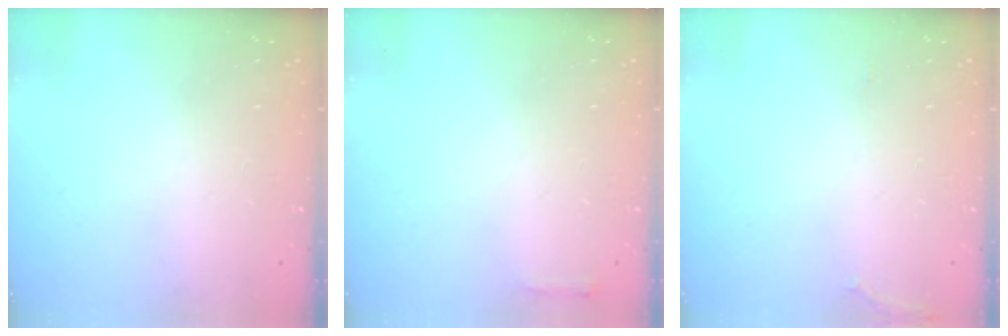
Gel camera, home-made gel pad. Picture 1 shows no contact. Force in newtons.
{"total": 2.3, "press": 2.3, "slide": 0.5}
{"total": 7.9, "press": 5.9, "slide": 5.3}